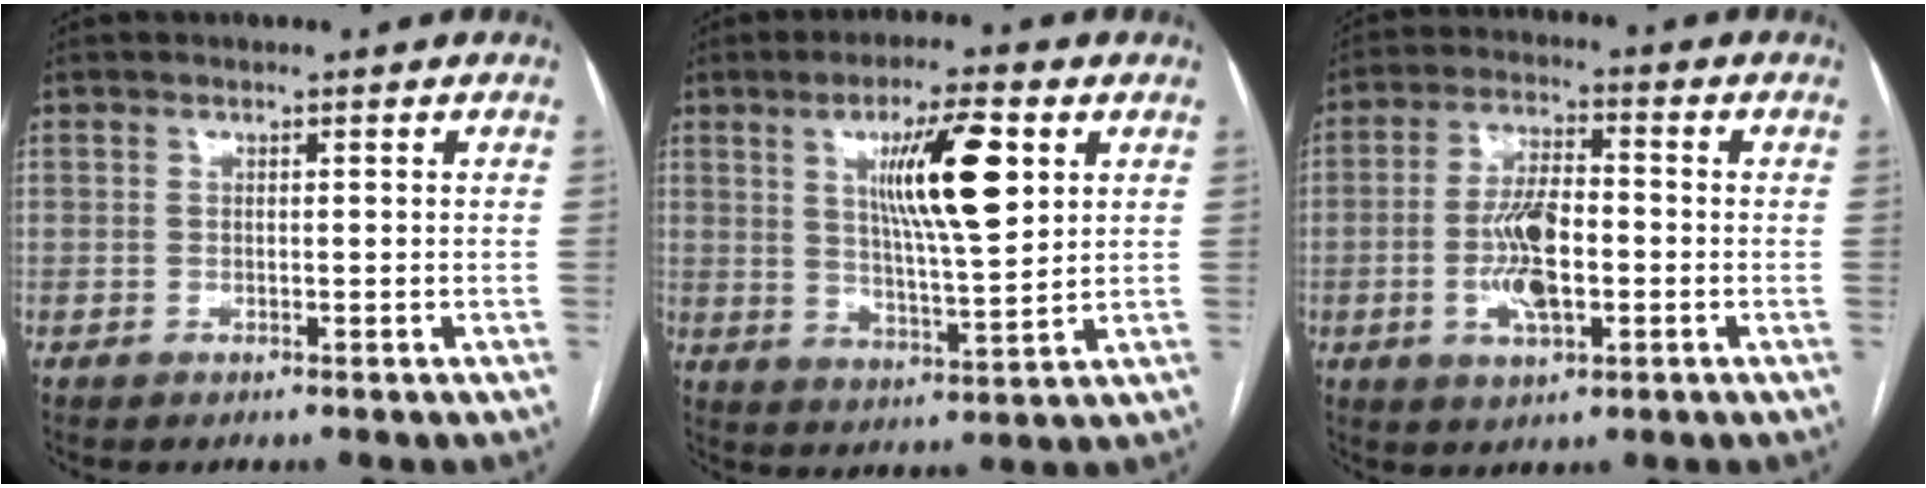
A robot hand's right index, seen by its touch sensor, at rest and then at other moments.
{"total": 12.1, "force": [4.2, 1.7, 11.2], "torque": [-0.190, 0.002, 0.073]}
{"total": 9.2, "force": [-1.8, 3.2, 8.5], "torque": [-0.169, 0.004, -0.031]}